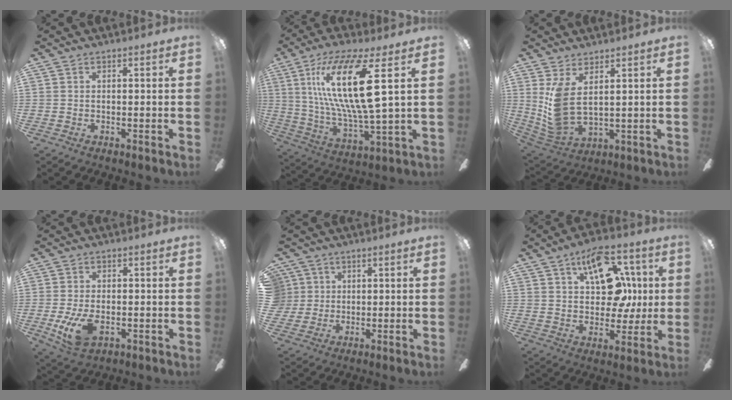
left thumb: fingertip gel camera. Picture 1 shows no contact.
{"total": 21.1, "force": [8.0, 4.6, 18.9], "torque": [-0.396, -0.024, 0.109]}
{"total": 8.7, "force": [3.3, 4.3, 6.9], "torque": [-0.159, -0.024, 0.069]}
{"total": 9.4, "force": [-2.4, 5.4, 7.3], "torque": [-0.149, -0.005, -0.040]}
{"total": 5.3, "force": [1.5, 5.0, 0.5], "torque": [-0.014, 0.005, 0.028]}
{"total": 17.5, "force": [7.1, 10.7, 12.0], "torque": [-0.175, -0.010, 0.128]}